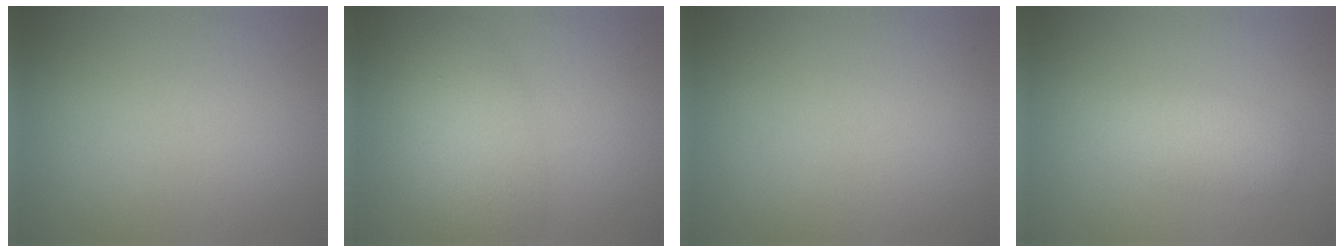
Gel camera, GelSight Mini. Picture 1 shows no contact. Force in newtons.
{"total": 4.9, "press": 4.9, "slide": 0.1}
{"total": 0.0}
{"total": 2.5, "press": 2.5, "slide": 0.0}